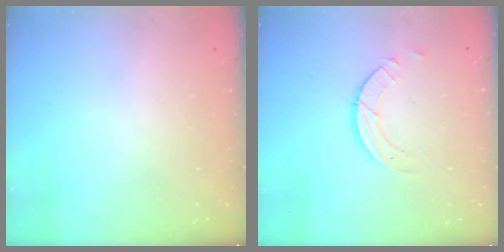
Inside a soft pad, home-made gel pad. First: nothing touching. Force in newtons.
{"total": 3.2, "press": 3.2, "slide": 0.3}